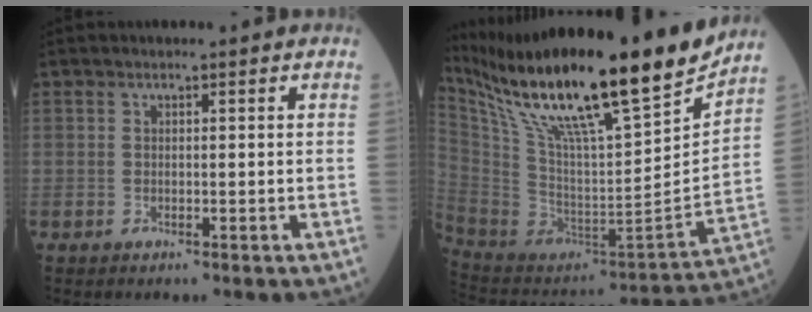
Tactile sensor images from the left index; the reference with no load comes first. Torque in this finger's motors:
{"motor_torque": [0.63, -0.86, 1.00, 0.21]}